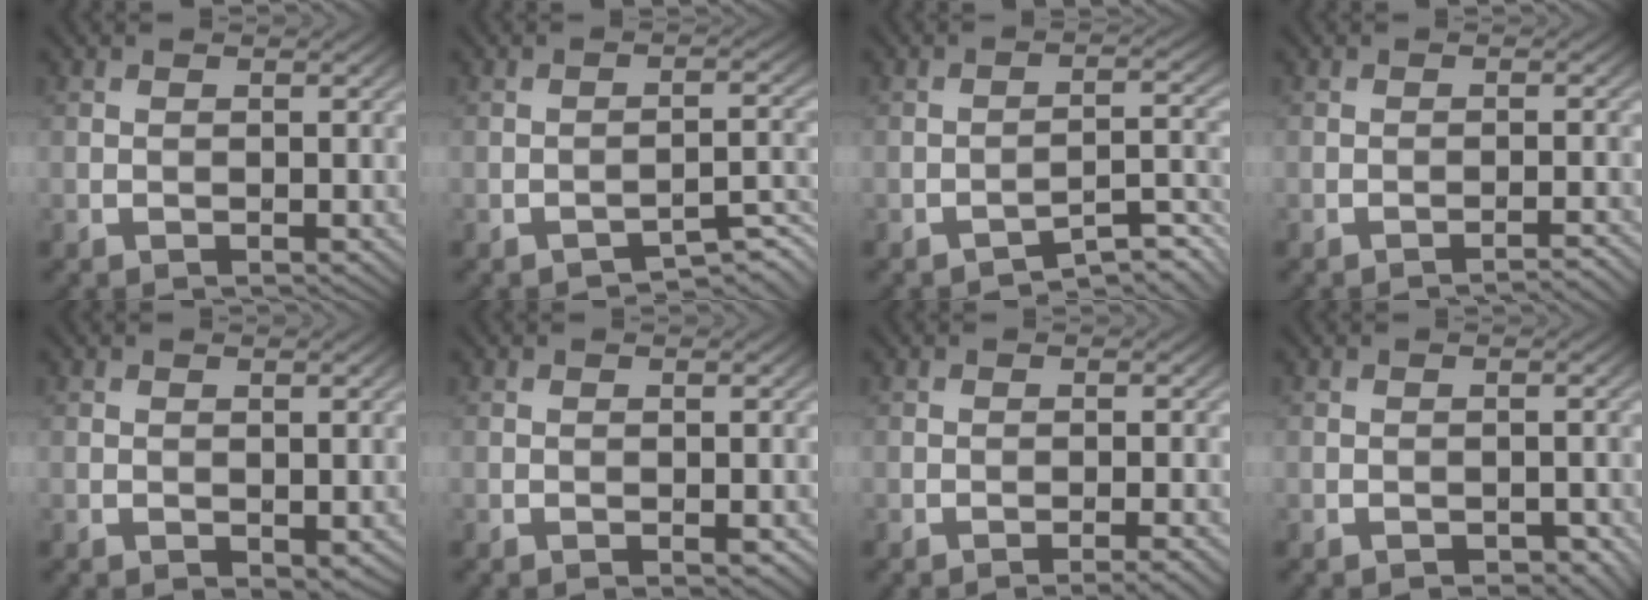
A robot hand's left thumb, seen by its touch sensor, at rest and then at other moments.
{"total": 3.1, "force": [-2.6, 0.4, 1.5], "torque": [-0.018, 0.010, -0.042]}
{"total": 4.0, "force": [-3.3, 0.6, 2.3], "torque": [-0.031, 0.012, -0.051]}
{"total": 2.0, "force": [-1.6, 0.1, 1.2], "torque": [-0.011, 0.008, -0.031]}
{"total": 1.2, "force": [-0.3, 0.6, 1.0], "torque": [-0.015, -0.006, -0.003]}
{"total": 0.8, "force": [-0.4, 0.1, 0.7], "torque": [-0.012, -0.001, -0.006]}
{"total": 2.0, "force": [-1.2, 0.2, 1.6], "torque": [-0.019, 0.006, -0.023]}
{"total": 1.4, "force": [-1.1, 0.5, 0.7], "torque": [-0.007, 0.001, -0.014]}